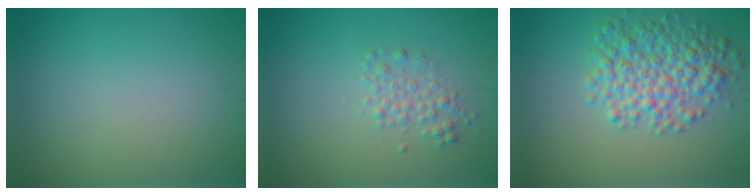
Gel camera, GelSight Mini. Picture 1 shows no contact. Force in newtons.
{"total": 1.8, "press": 1.8, "slide": 0.0}
{"total": 5.7, "press": 5.7, "slide": 0.1}